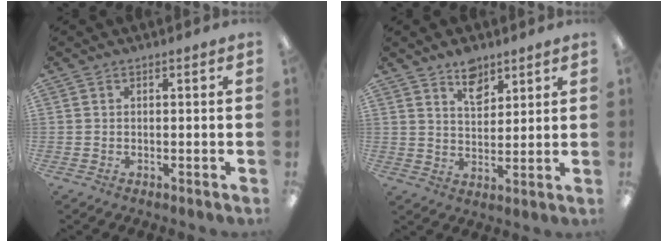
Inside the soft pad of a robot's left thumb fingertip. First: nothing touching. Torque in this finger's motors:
{"motor_torque": [-0.20, -0.08, -0.07, -0.21, 0.03]}